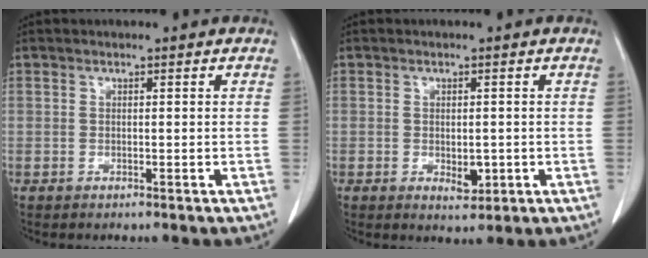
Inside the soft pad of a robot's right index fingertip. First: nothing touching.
{"total": 2.6, "force": [-0.5, 1.4, 2.1], "torque": [-0.026, -0.001, 0.002]}